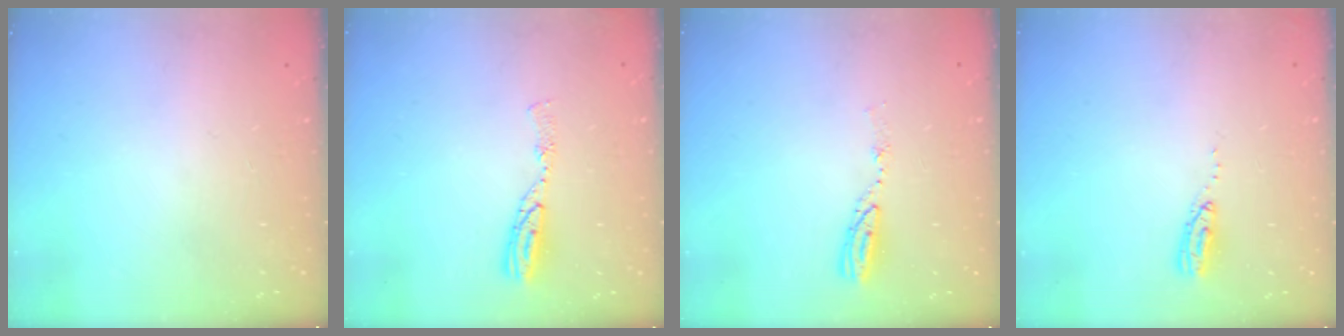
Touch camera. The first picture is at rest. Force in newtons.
{"total": 6.8, "press": 6.8, "slide": 0.6}
{"total": 4.8, "press": 4.8, "slide": 0.5}
{"total": 5.4, "press": 5.4, "slide": 0.3}